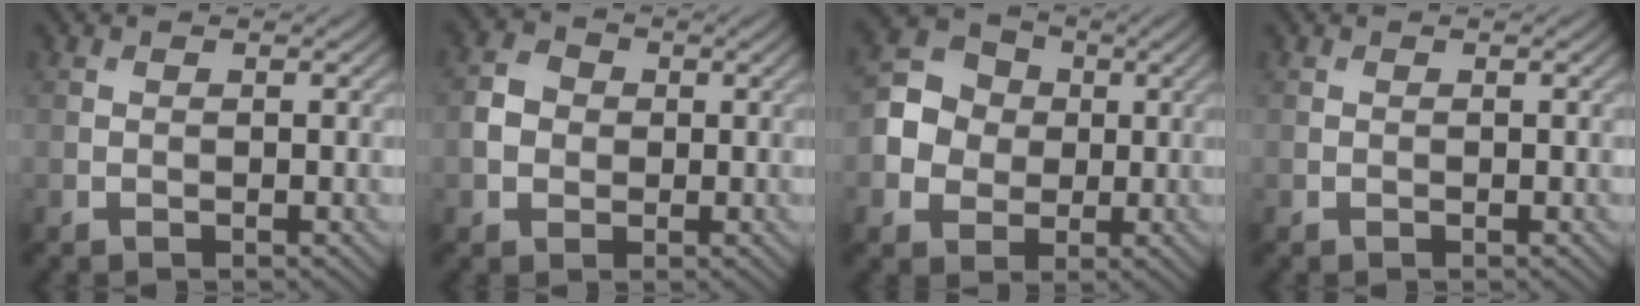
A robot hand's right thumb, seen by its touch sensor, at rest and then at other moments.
{"total": 3.3, "force": [-0.2, 2.9, 1.5], "torque": [-0.039, 0.005, -0.009]}
{"total": 6.3, "force": [-0.1, 5.7, 2.8], "torque": [-0.064, 0.007, -0.013]}
{"total": 0.0}